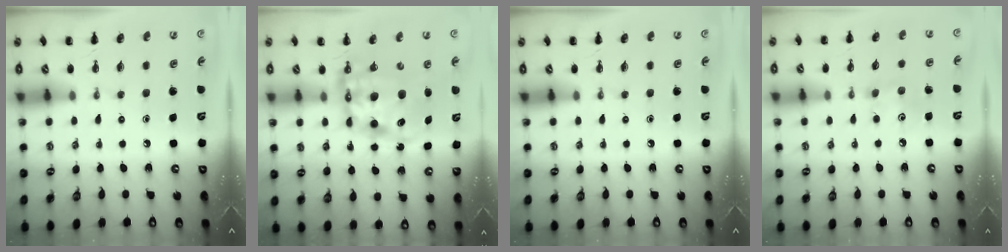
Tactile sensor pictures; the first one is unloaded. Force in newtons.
{"total": 11.1, "press": 10.7, "slide": 3.0}
{"total": 0.0}
{"total": 4.7, "press": 4.5, "slide": 1.1}